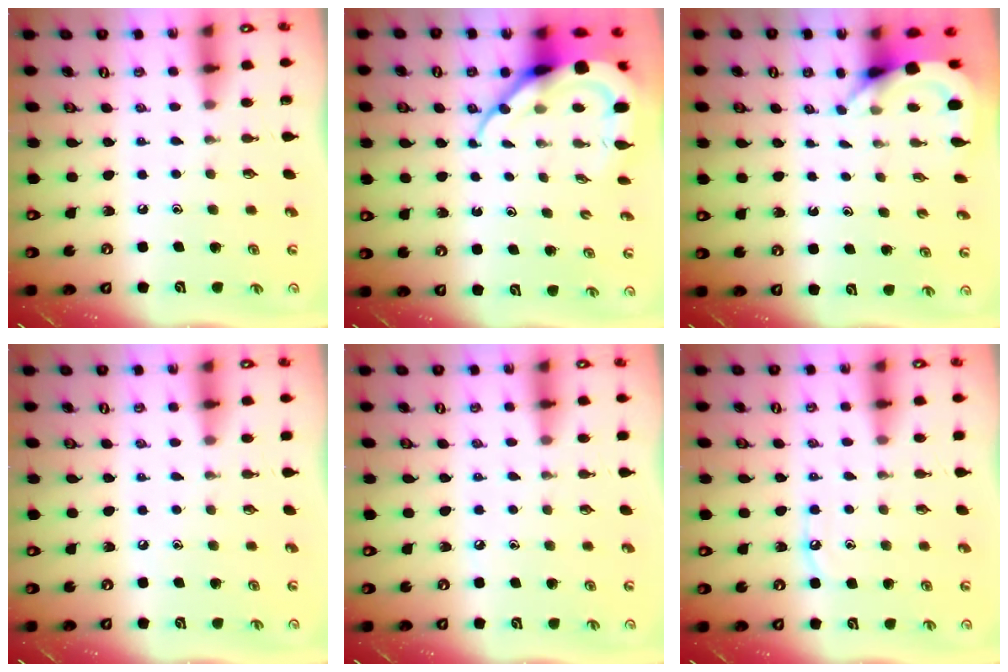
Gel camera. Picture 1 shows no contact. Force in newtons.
{"total": 11.2, "press": 11.1, "slide": 1.2}
{"total": 3.9, "press": 3.9, "slide": 0.3}
{"total": 0.0}
{"total": 2.3, "press": 2.3, "slide": 0.4}
{"total": 5.4, "press": 5.3, "slide": 0.6}